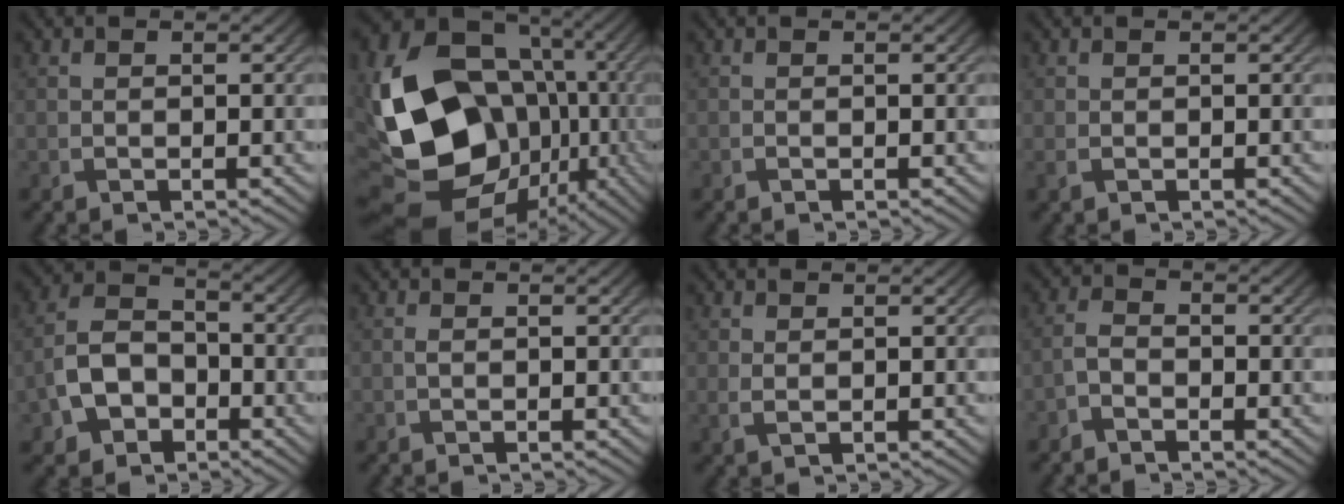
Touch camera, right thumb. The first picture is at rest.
{"total": 22.9, "force": [-1.7, 17.8, 14.4], "torque": [-0.326, -0.049, 0.001]}
{"total": 0.0}
{"total": 0.7, "force": [-0.1, 0.4, 0.5], "torque": [-0.017, -0.003, -0.002]}
{"total": 7.7, "force": [-3.0, 5.4, 4.5], "torque": [-0.100, -0.002, -0.068]}
{"total": 0.5, "force": [0.0, 0.3, 0.4], "torque": [-0.012, 0.001, 0.000]}
{"total": 1.1, "force": [0.5, 0.3, 0.9], "torque": [-0.024, 0.001, 0.012]}
{"total": 2.0, "force": [-1.4, 0.9, 1.1], "torque": [-0.025, 0.003, -0.037]}